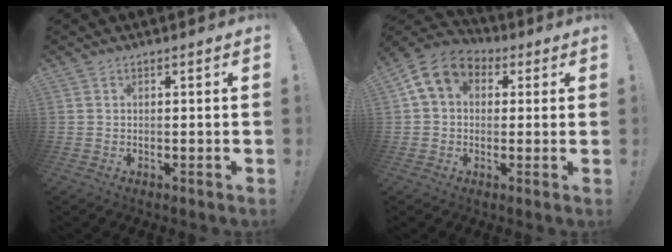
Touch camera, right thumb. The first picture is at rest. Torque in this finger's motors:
{"motor_torque": [1.34, 1.88, 0.87, 0.04, 0.06]}